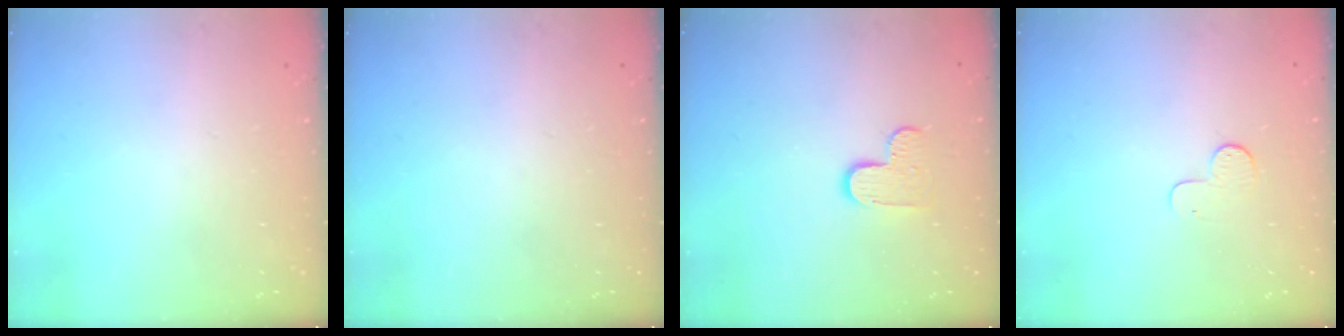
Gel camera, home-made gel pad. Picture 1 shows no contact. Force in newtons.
{"total": 0.0}
{"total": 6.8, "press": 6.8, "slide": 0.3}
{"total": 4.8, "press": 4.7, "slide": 0.5}